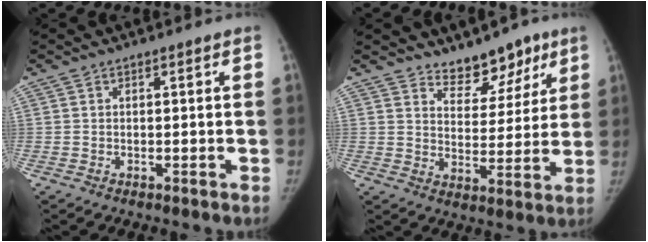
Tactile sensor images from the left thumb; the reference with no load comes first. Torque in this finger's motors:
{"motor_torque": [0.01, 0.04, -0.06, 0.07, 0.00]}